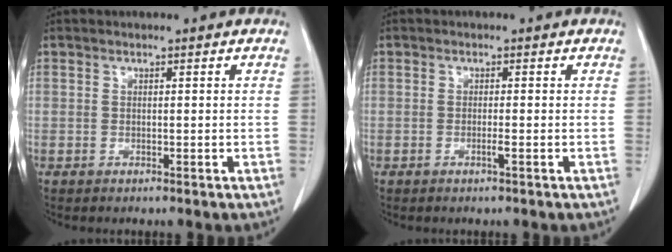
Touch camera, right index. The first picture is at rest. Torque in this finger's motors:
{"motor_torque": [-0.09, 0.01, -0.03, 0.00]}